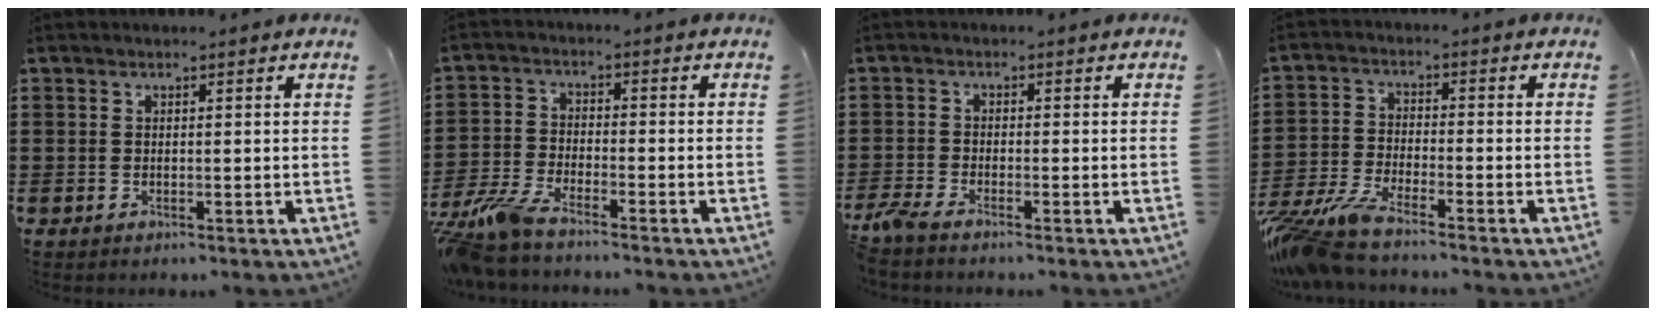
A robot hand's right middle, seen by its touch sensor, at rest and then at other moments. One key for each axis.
{"total": 5.9, "fx": -5.1, "fy": 0.9, "fz": 2.7, "tx": -0.086, "ty": -0.013, "tz": -0.106}
{"total": 2.2, "fx": -1.8, "fy": 0.2, "fz": 1.3, "tx": -0.052, "ty": -0.009, "tz": -0.045}
{"total": 6.8, "fx": -6.1, "fy": 0.5, "fz": 2.9, "tx": -0.090, "ty": -0.017, "tz": -0.126}